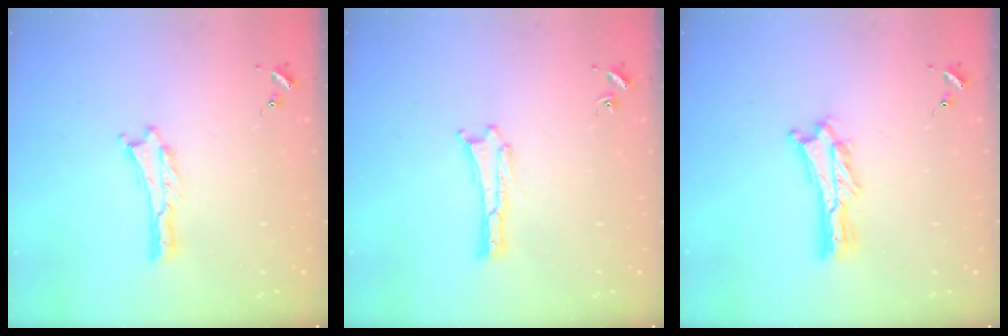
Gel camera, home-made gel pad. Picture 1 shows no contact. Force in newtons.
{"total": 0.0}
{"total": 2.7, "press": 2.7, "slide": 0.3}